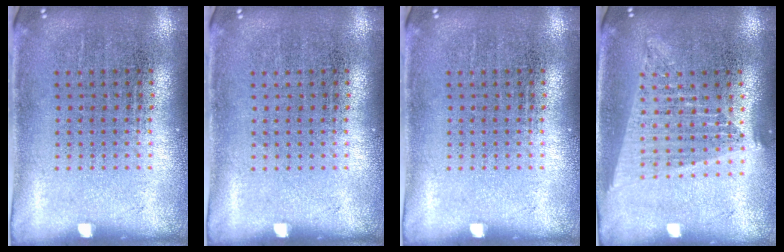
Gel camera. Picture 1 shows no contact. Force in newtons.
{"total": 0.0}
{"total": 0.0}
{"total": 1.8, "press": 1.6, "slide": 0.8}